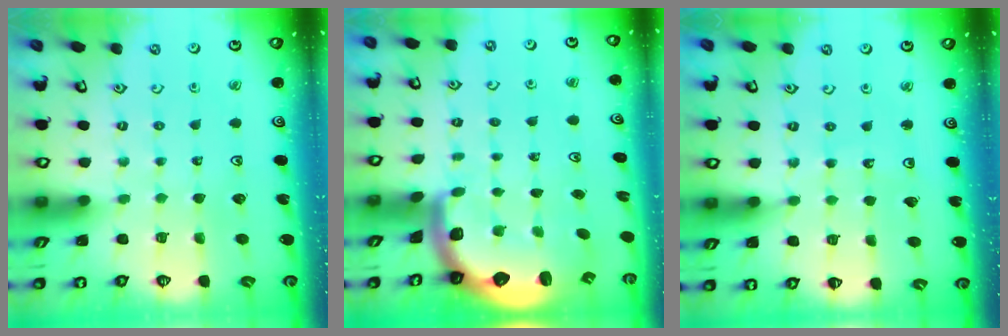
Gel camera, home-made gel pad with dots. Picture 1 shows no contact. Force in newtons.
{"total": 2.8, "press": 2.4, "slide": 1.4}
{"total": 2.9, "press": 2.9, "slide": 0.3}